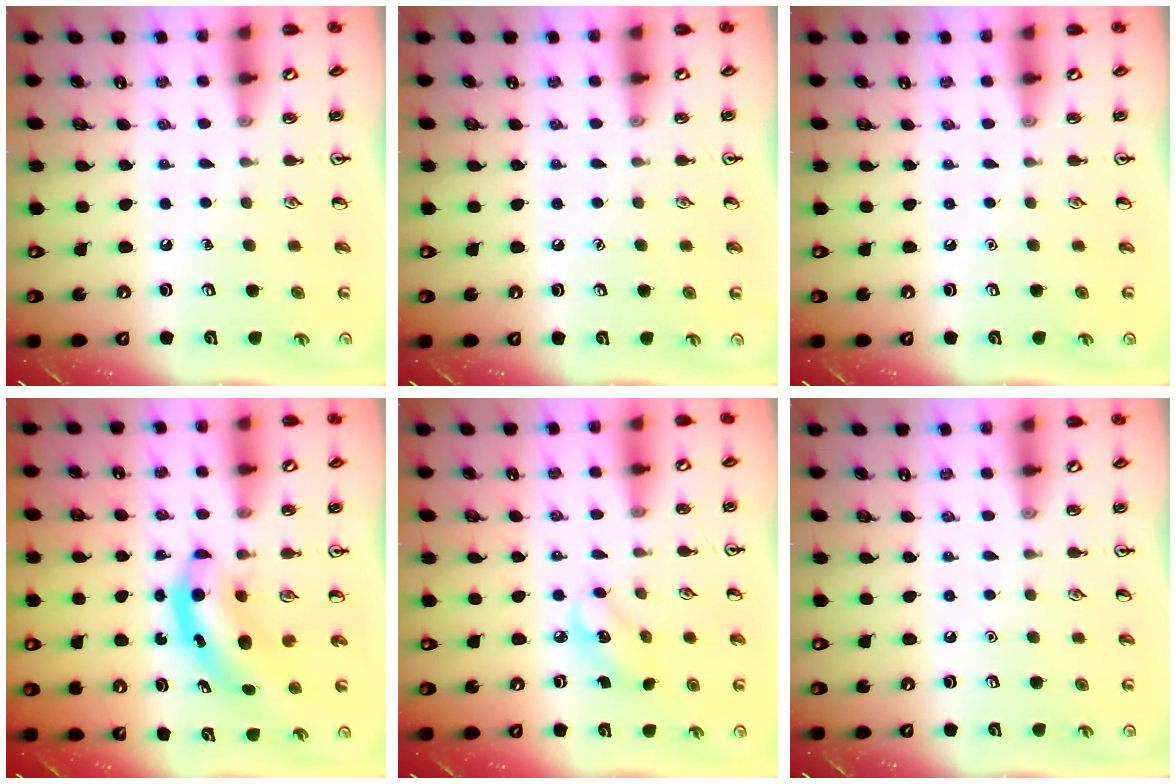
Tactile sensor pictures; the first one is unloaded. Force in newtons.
{"total": 0.0}
{"total": 0.0}
{"total": 5.2, "press": 5.1, "slide": 0.8}
{"total": 3.0, "press": 2.9, "slide": 0.8}
{"total": 0.0}